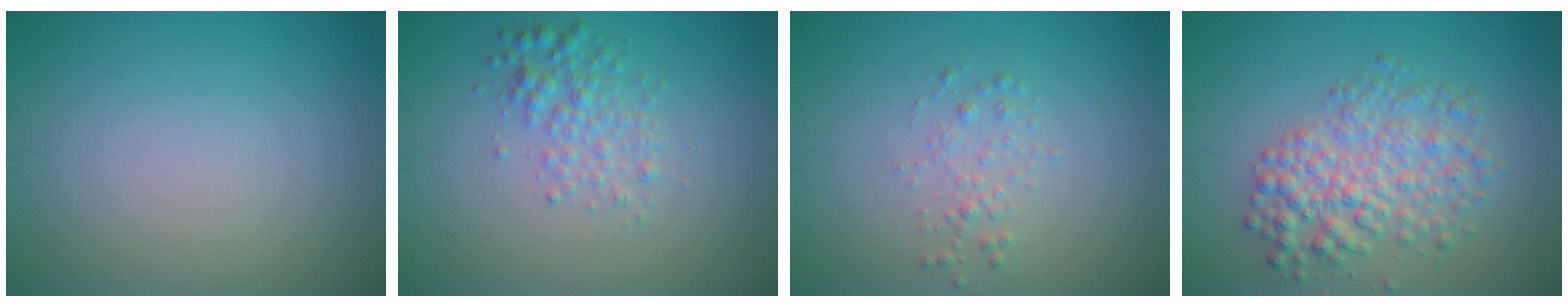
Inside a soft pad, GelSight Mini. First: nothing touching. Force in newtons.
{"total": 2.5, "press": 2.5, "slide": 0.0}
{"total": 1.2, "press": 1.2, "slide": 0.0}
{"total": 4.8, "press": 4.8, "slide": 0.1}